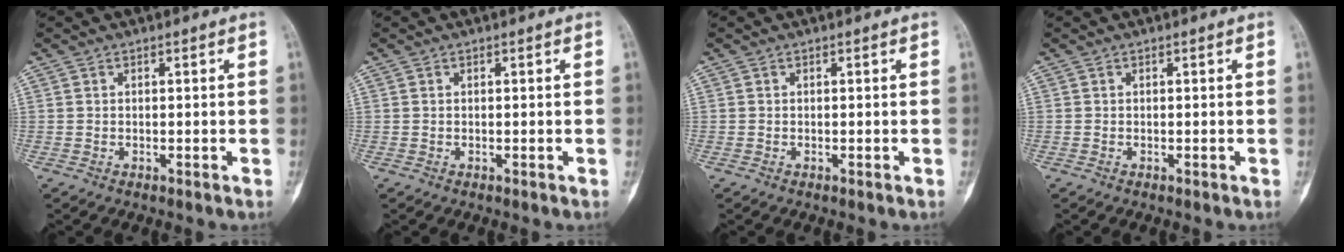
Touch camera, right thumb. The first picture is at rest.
{"total": 0.0}
{"total": 0.0}
{"total": 0.0}